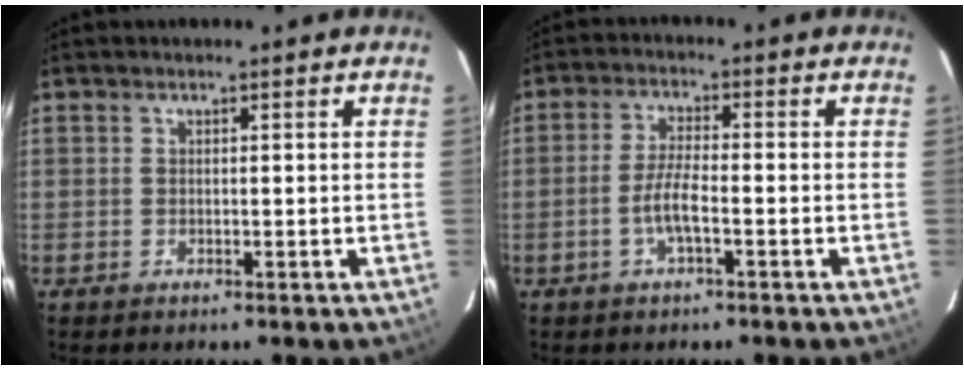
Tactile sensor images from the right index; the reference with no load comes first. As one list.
[{"total": 4.8, "force": [-1.9, 0.7, 4.3], "torque": [-0.091, 0.002, -0.039]}]